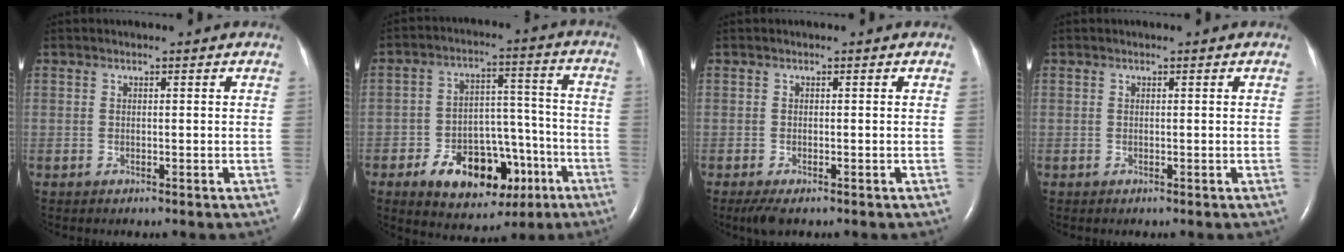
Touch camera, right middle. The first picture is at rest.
{"total": 14.8, "force": [-7.2, 8.2, 10.1], "torque": [-0.148, 0.024, -0.097]}
{"total": 2.7, "force": [-1.8, 0.8, 1.8], "torque": [-0.039, -0.008, -0.029]}
{"total": 0.0}